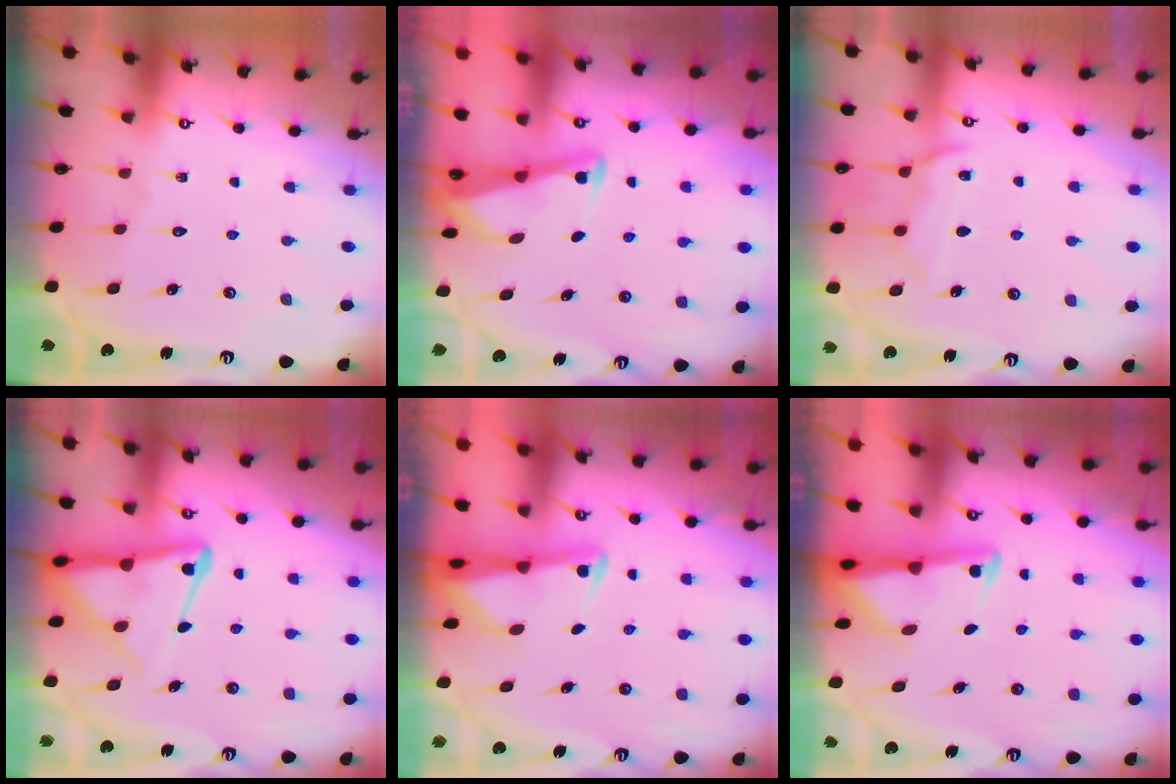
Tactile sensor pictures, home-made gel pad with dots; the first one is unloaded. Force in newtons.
{"total": 2.8, "press": 2.8, "slide": 0.4}
{"total": 10.7, "press": 10.7, "slide": 0.9}
{"total": 11.1, "press": 11.1, "slide": 1.1}
{"total": 2.2, "press": 2.1, "slide": 0.5}
{"total": 2.8, "press": 2.7, "slide": 0.7}